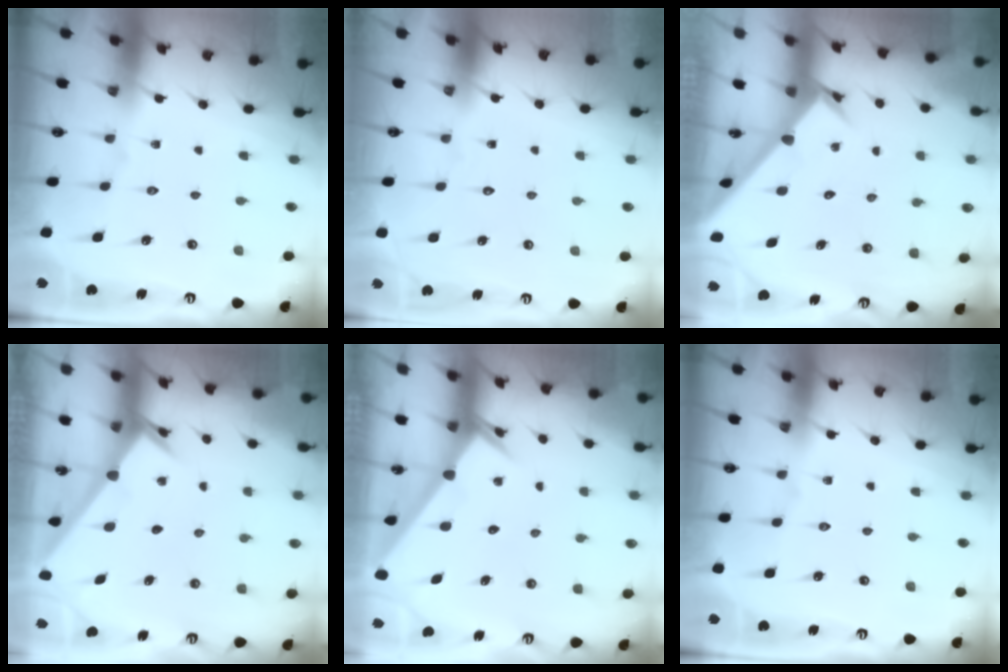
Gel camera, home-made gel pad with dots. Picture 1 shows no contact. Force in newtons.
{"total": 1.5, "press": 1.5, "slide": 0.0}
{"total": 2.6, "press": 2.6, "slide": 0.3}
{"total": 2.6, "press": 2.6, "slide": 0.2}
{"total": 2.3, "press": 2.3, "slide": 0.1}
{"total": 0.0}